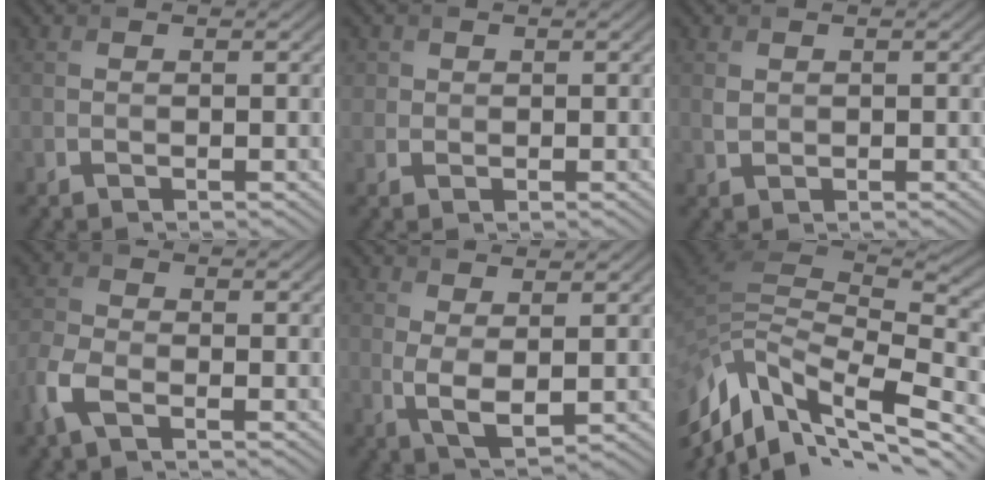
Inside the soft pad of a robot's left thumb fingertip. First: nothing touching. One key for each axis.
{"total": 1.6, "fx": 0.6, "fy": 1.5, "fz": 0.2, "tx": -0.003, "ty": -0.006, "tz": 0.011}
{"total": 1.0, "fx": 0.4, "fy": 0.8, "fz": 0.5, "tx": -0.013, "ty": -0.003, "tz": 0.012}
{"total": 4.6, "fx": -2.6, "fy": 2.2, "fz": 3.2, "tx": -0.086, "ty": -0.006, "tz": -0.067}
{"total": 3.6, "fx": 1.1, "fy": 1.3, "fz": 3.1, "tx": -0.076, "ty": -0.006, "tz": 0.023}
{"total": 15.1, "fx": -8.1, "fy": 6.7, "fz": 10.9, "tx": -0.276, "ty": -0.022, "tz": -0.128}